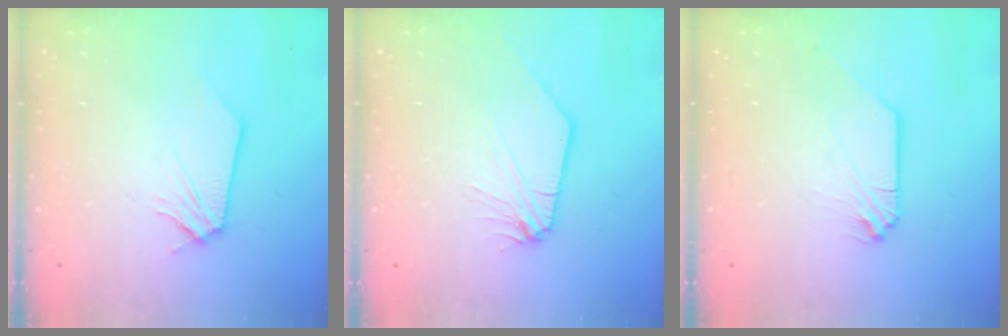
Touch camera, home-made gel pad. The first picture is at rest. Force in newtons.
{"total": 0.0}
{"total": 0.0}